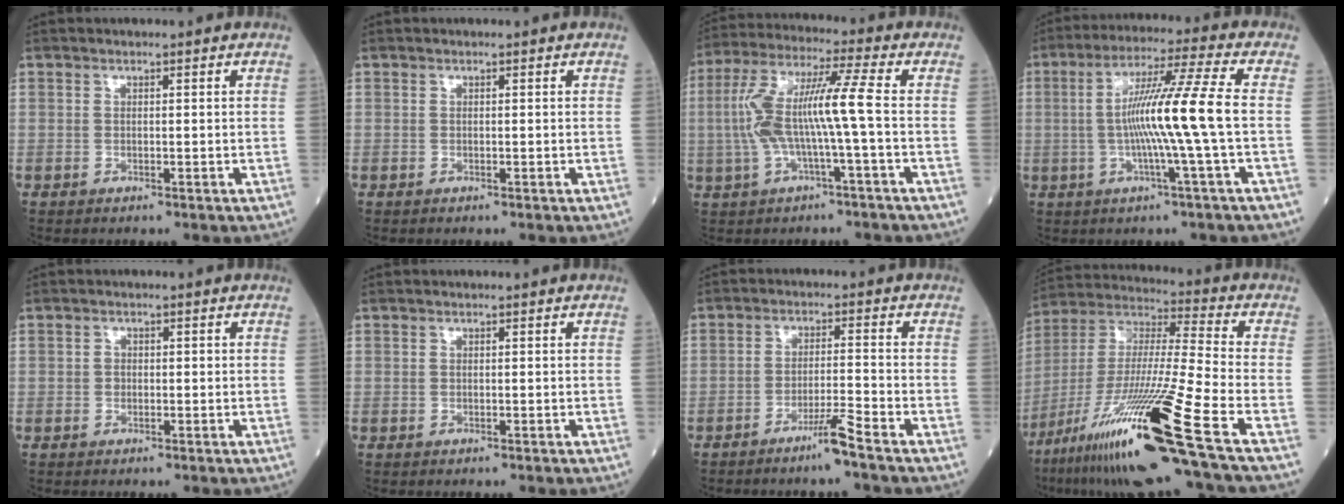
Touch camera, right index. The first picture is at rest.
{"total": 0.0}
{"total": 10.5, "force": [-1.1, 0.0, 10.4], "torque": [-0.219, 0.030, -0.024]}
{"total": 11.6, "force": [-0.9, -2.1, 11.4], "torque": [-0.207, 0.008, -0.018]}
{"total": 0.9, "force": [-0.2, 0.8, 0.3], "torque": [-0.001, 0.004, -0.006]}
{"total": 0.0}
{"total": 4.5, "force": [-3.5, -0.9, 2.8], "torque": [-0.049, -0.009, -0.070]}
{"total": 23.7, "force": [-13.5, -1.0, 19.4], "torque": [-0.376, -0.048, -0.250]}